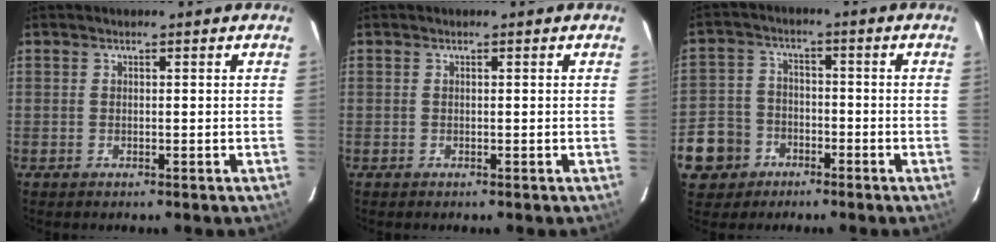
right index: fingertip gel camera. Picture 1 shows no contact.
{"total": 0.0}
{"total": 9.5, "force": [-4.4, 8.1, 2.4], "torque": [-0.085, 0.022, -0.072]}